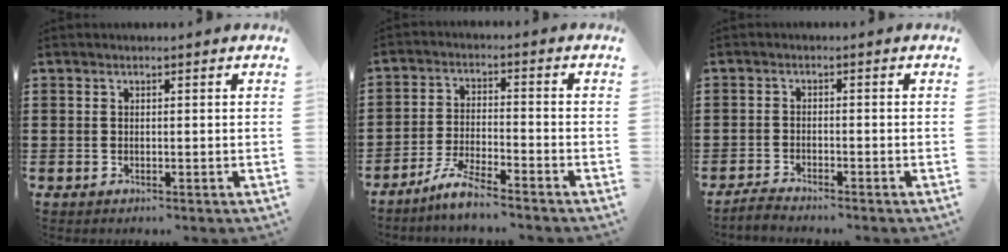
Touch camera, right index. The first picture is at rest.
{"total": 5.2, "force": [-4.6, 0.0, 2.3], "torque": [-0.060, -0.010, -0.093]}
{"total": 1.6, "force": [-1.6, 0.0, 0.1], "torque": [-0.006, 0.002, -0.033]}